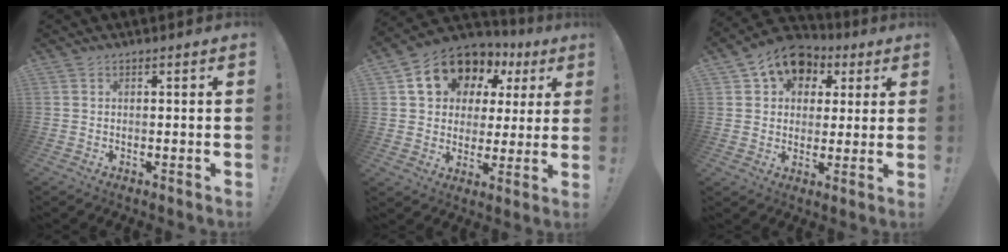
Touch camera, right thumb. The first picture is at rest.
{"total": 14.7, "force": [8.2, 10.3, 6.6], "torque": [-0.107, -0.047, 0.160]}
{"total": 11.5, "force": [5.7, 8.6, 5.0], "torque": [-0.069, -0.027, 0.108]}